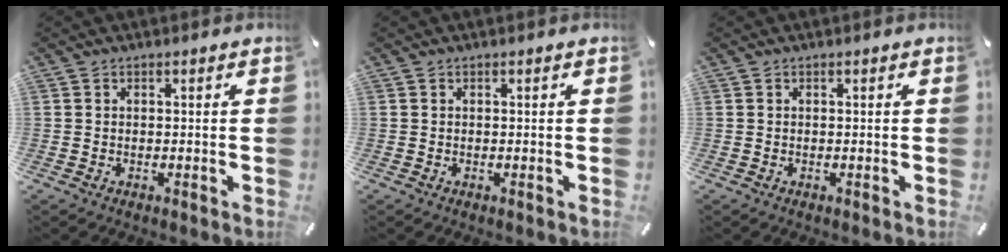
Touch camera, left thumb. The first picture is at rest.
{"total": 0.0}
{"total": 0.0}